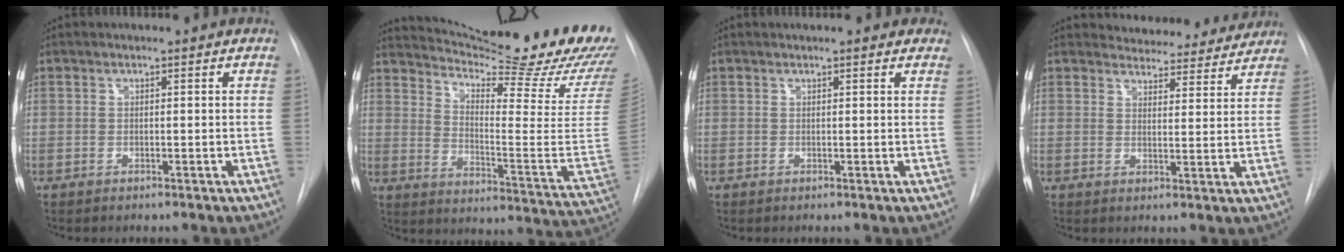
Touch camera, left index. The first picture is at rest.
{"total": 29.2, "force": [25.0, 2.7, 14.7], "torque": [-0.220, -0.115, 0.317]}
{"total": 4.6, "force": [3.8, 1.4, 2.1], "torque": [-0.019, 0.013, 0.034]}
{"total": 11.7, "force": [11.2, 3.2, 1.1], "torque": [0.011, -0.006, 0.126]}